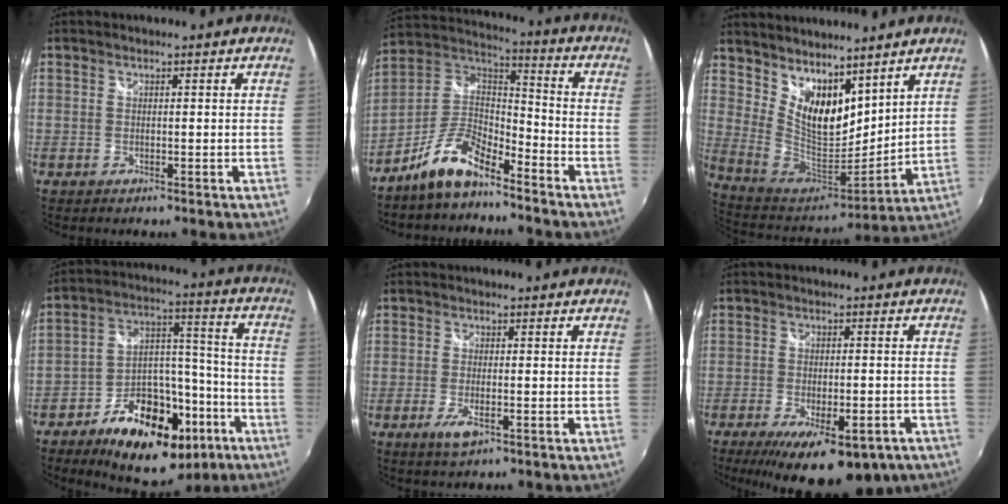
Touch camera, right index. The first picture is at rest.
{"total": 11.5, "force": [-8.2, 4.1, 7.0], "torque": [-0.162, 0.019, -0.159]}
{"total": 15.4, "force": [9.9, 7.6, 9.1], "torque": [-0.172, -0.006, 0.196]}
{"total": 22.2, "force": [-12.6, 12.2, 13.7], "torque": [-0.230, 0.032, -0.178]}
{"total": 4.1, "force": [-1.8, 1.2, 3.5], "torque": [-0.073, -0.010, -0.031]}
{"total": 18.7, "force": [-12.5, 6.9, 12.1], "torque": [-0.216, -0.044, -0.167]}